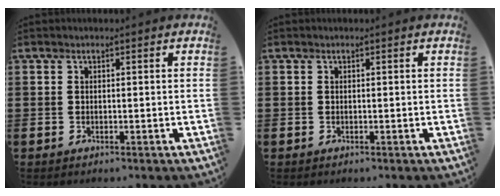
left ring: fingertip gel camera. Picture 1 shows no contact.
{"total": 0.0}